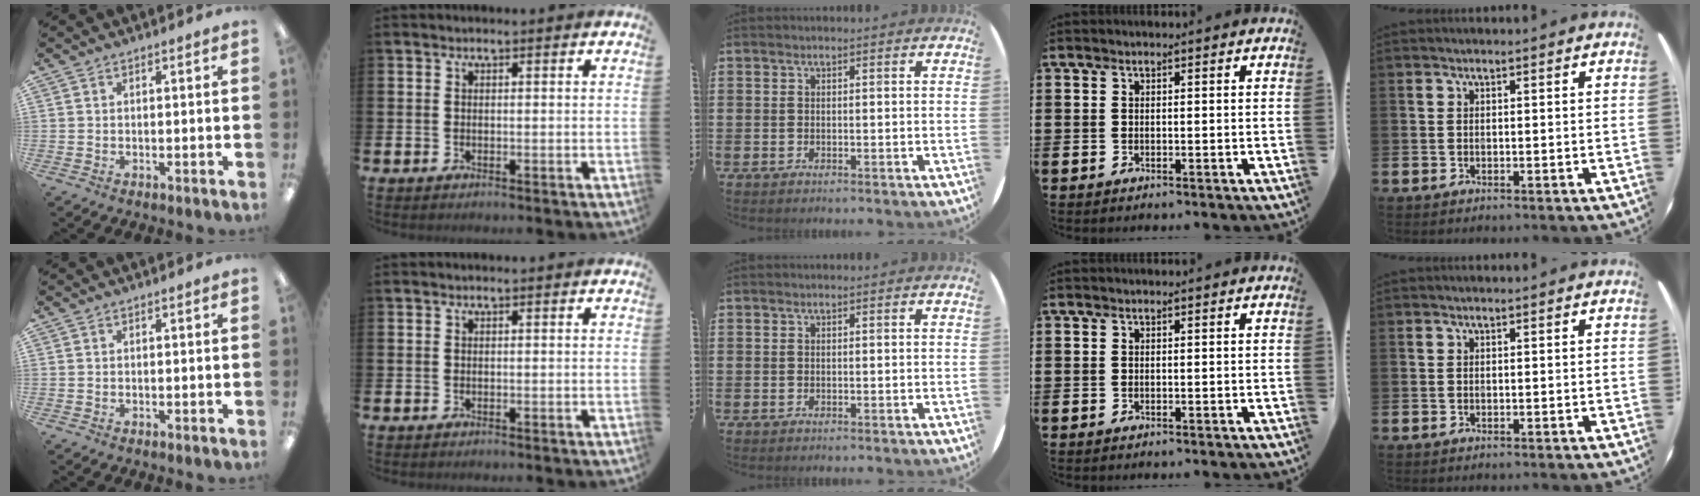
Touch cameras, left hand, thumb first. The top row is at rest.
{}